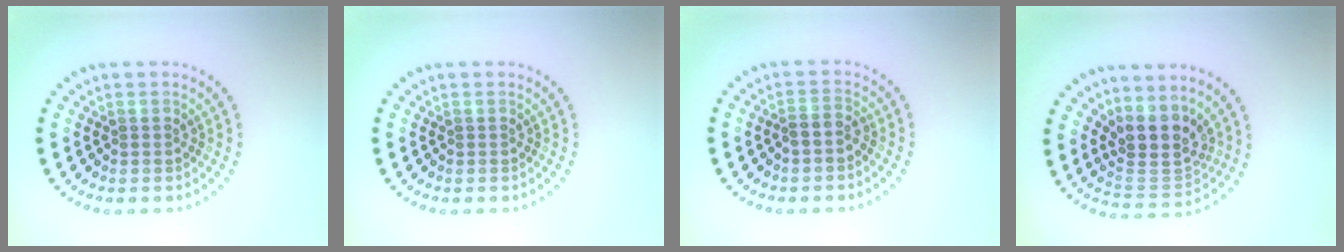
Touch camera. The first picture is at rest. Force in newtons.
{"total": 0.0}
{"total": 1.1, "press": 0.8, "slide": 0.8}
{"total": 4.3, "press": 3.6, "slide": 2.3}